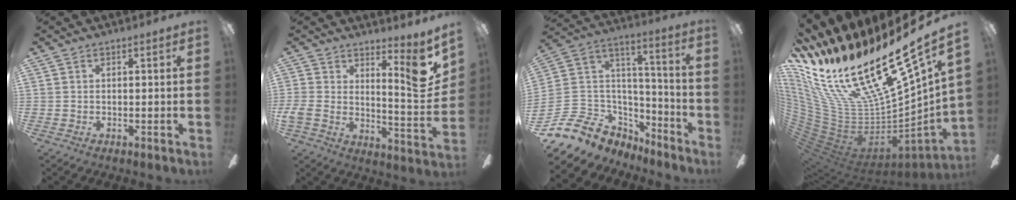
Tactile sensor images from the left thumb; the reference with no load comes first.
{"total": 12.4, "force": [6.6, 4.8, 9.3], "torque": [-0.123, -0.055, 0.113]}
{"total": 13.6, "force": [-7.7, 10.0, 5.2], "torque": [-0.141, 0.023, -0.126]}
{"total": 33.9, "force": [20.3, 11.6, 24.5], "torque": [-0.436, -0.185, 0.402]}